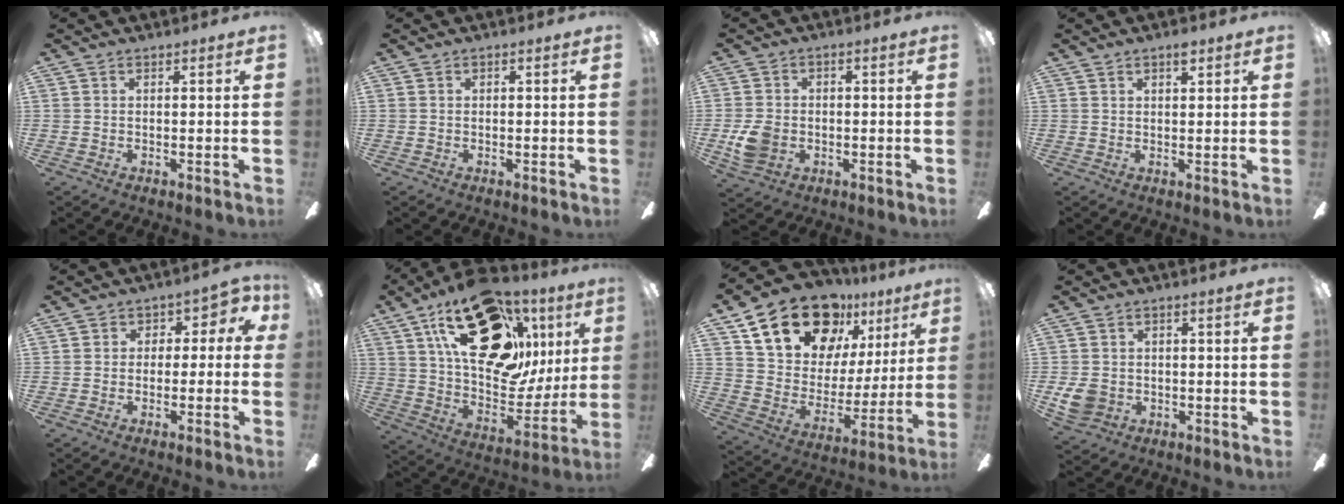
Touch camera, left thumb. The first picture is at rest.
{"total": 0.0}
{"total": 6.8, "force": [-1.8, 5.3, 3.9], "torque": [-0.075, 0.012, -0.030]}
{"total": 2.1, "force": [1.6, 0.7, 1.1], "torque": [-0.008, -0.006, 0.025]}
{"total": 4.6, "force": [-1.7, 3.5, 2.6], "torque": [-0.035, 0.023, -0.034]}
{"total": 29.1, "force": [14.4, 16.0, 19.6], "torque": [-0.314, -0.066, 0.260]}
{"total": 22.1, "force": [14.6, 12.8, 10.5], "torque": [-0.186, -0.077, 0.269]}
{"total": 5.8, "force": [-1.3, 4.9, 2.7], "torque": [-0.057, 0.010, -0.022]}